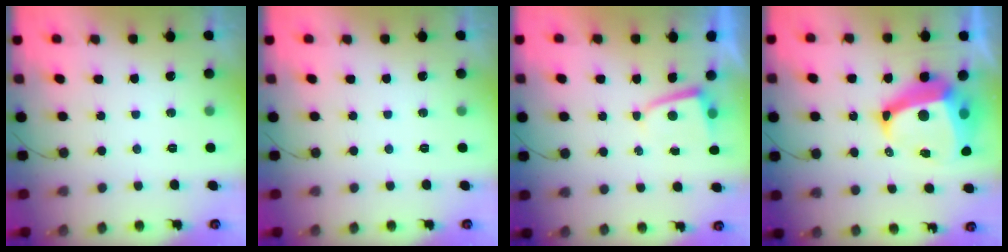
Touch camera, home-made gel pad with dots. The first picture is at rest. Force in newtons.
{"total": 0.0}
{"total": 1.6, "press": 1.6, "slide": 0.3}
{"total": 15.6, "press": 15.5, "slide": 1.9}